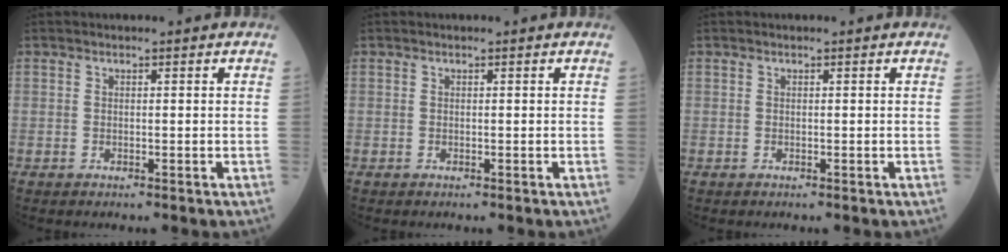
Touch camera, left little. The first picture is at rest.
{"total": 0.0}
{"total": 0.0}